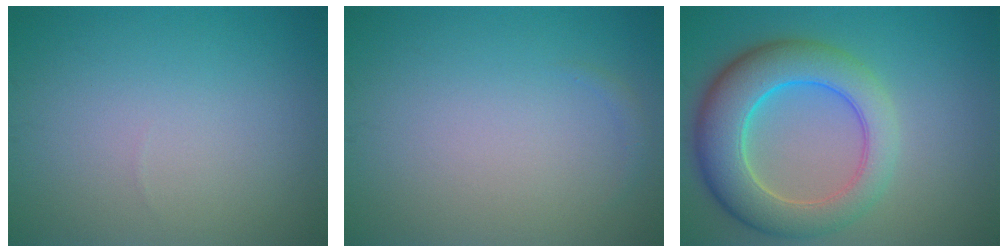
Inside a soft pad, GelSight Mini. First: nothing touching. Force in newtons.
{"total": 0.5, "press": 0.5, "slide": 0.1}
{"total": 8.3, "press": 8.3, "slide": 0.4}